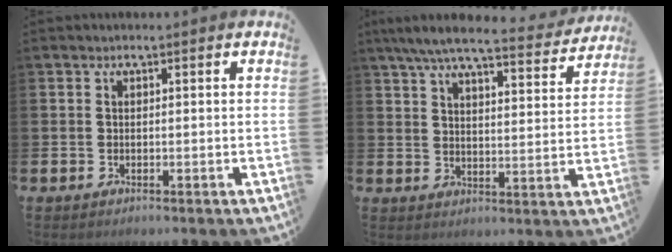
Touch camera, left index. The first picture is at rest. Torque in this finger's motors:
{"motor_torque": [0.92, -1.22, 0.93, 0.21]}